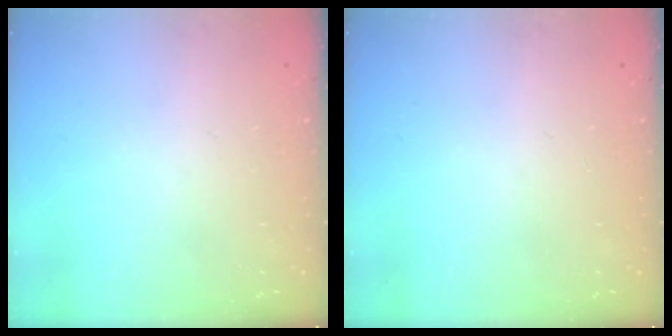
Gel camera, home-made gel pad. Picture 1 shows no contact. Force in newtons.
{"total": 0.0}